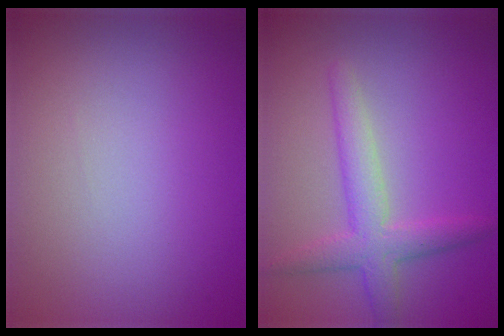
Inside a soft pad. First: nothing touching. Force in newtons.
{"total": 2.8, "press": 2.8, "slide": 0.2}